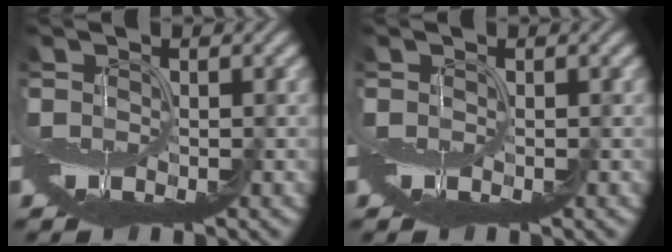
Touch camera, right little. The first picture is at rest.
{"total": 0.0}